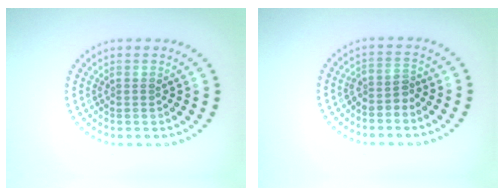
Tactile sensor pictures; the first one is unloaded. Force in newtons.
{"total": 1.9, "press": 1.5, "slide": 1.1}